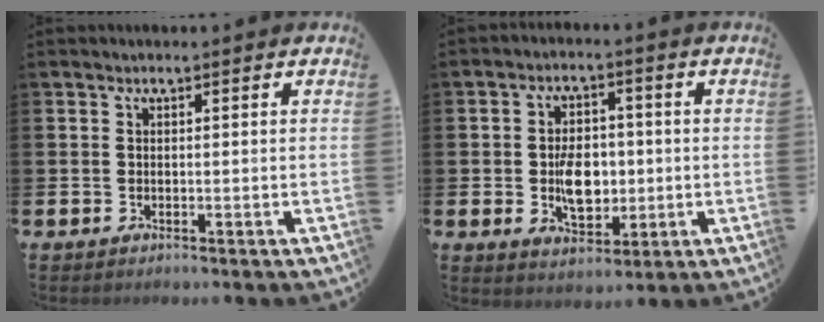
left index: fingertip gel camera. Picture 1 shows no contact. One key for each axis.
{"total": 6.3, "fx": -0.5, "fy": 4.1, "fz": 4.8, "tx": -0.084, "ty": 0.003, "tz": -0.013}